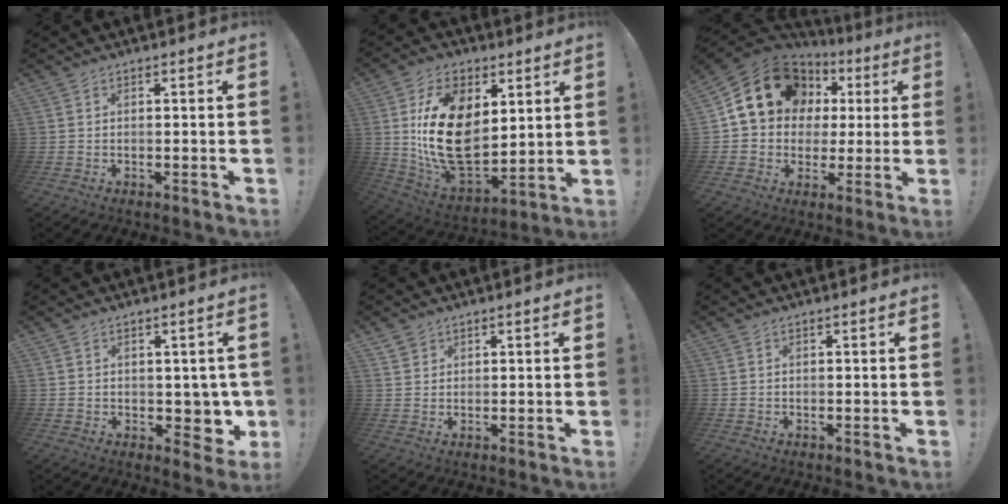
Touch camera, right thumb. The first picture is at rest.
{"total": 22.3, "force": [4.1, 15.1, 16.0], "torque": [-0.298, -0.029, 0.083]}
{"total": 18.4, "force": [6.5, 14.7, 9.0], "torque": [-0.132, -0.020, 0.140]}
{"total": 5.9, "force": [1.0, 4.8, 3.3], "torque": [-0.018, -0.015, 0.025]}
{"total": 1.9, "force": [1.5, 1.1, 0.0], "torque": [0.008, -0.013, 0.028]}
{"total": 0.0}